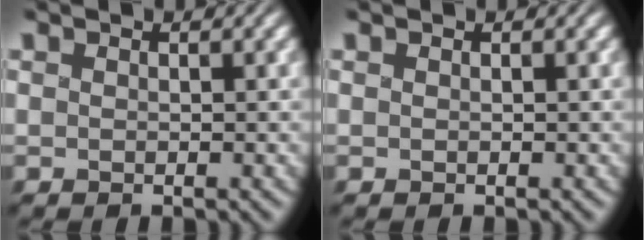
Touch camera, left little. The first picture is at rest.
{"total": 0.0}